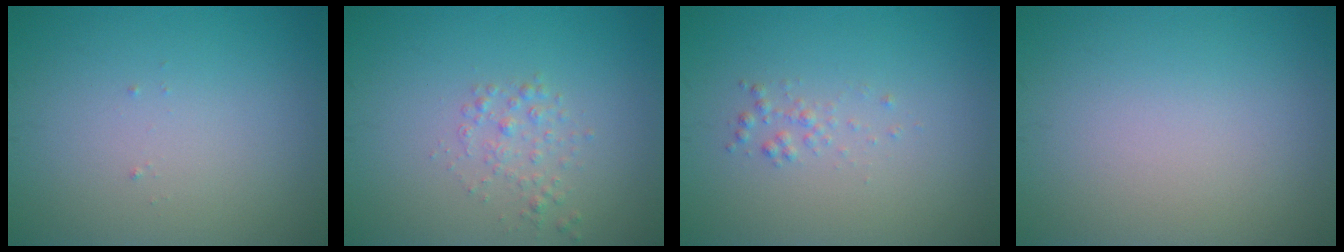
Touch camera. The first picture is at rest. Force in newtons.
{"total": 1.4, "press": 1.4, "slide": 0.1}
{"total": 0.9, "press": 0.9, "slide": 0.0}
{"total": 0.0}